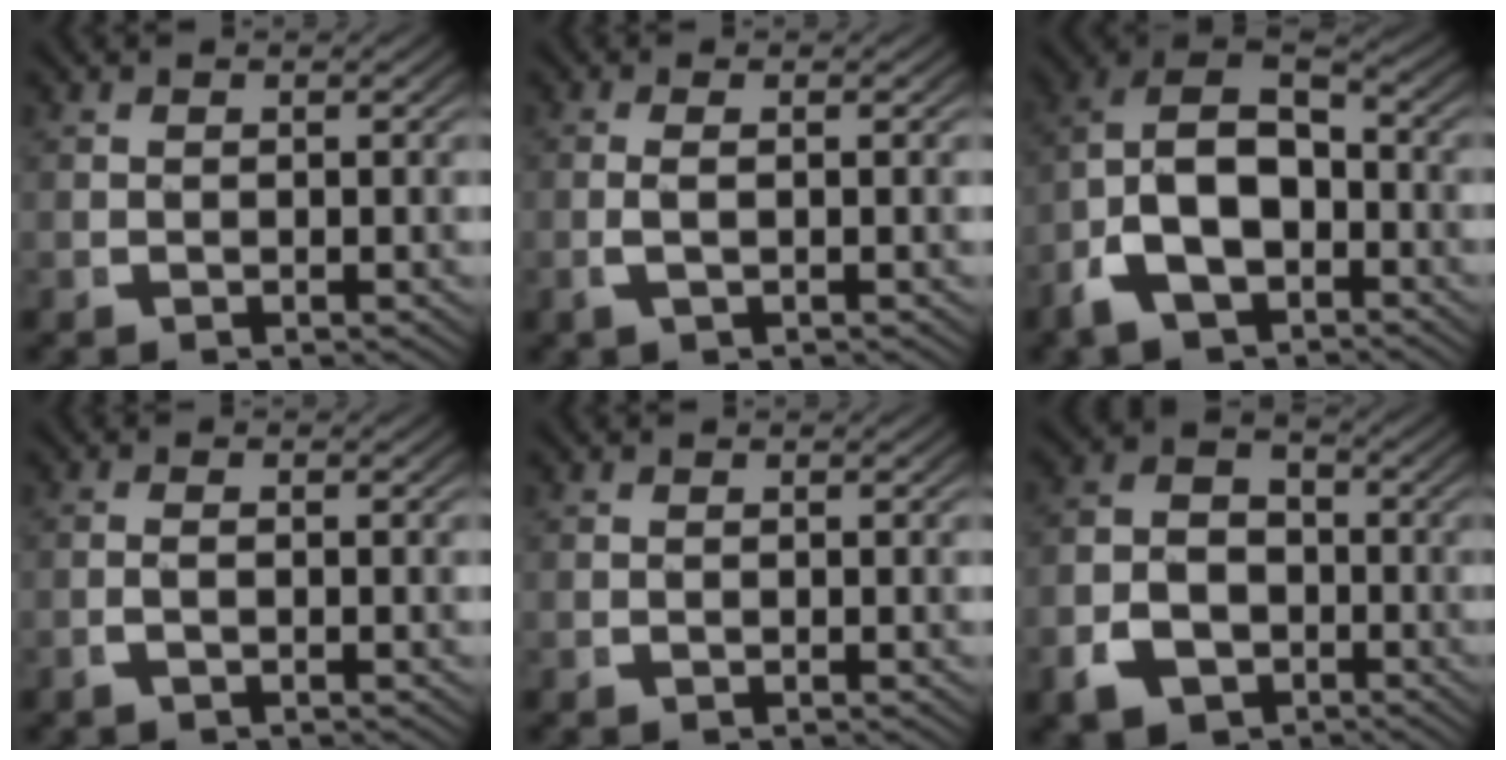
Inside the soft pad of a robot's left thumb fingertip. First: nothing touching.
{"total": 1.6, "force": [-0.2, -0.3, 1.6], "torque": [-0.049, 0.002, 0.000]}
{"total": 10.5, "force": [-1.4, 7.6, 7.1], "torque": [-0.156, -0.024, -0.021]}
{"total": 1.1, "force": [-0.6, -0.2, 0.8], "torque": [-0.027, 0.003, -0.012]}
{"total": 0.0}
{"total": 9.0, "force": [-2.3, 7.2, 4.8], "torque": [-0.082, -0.027, -0.034]}